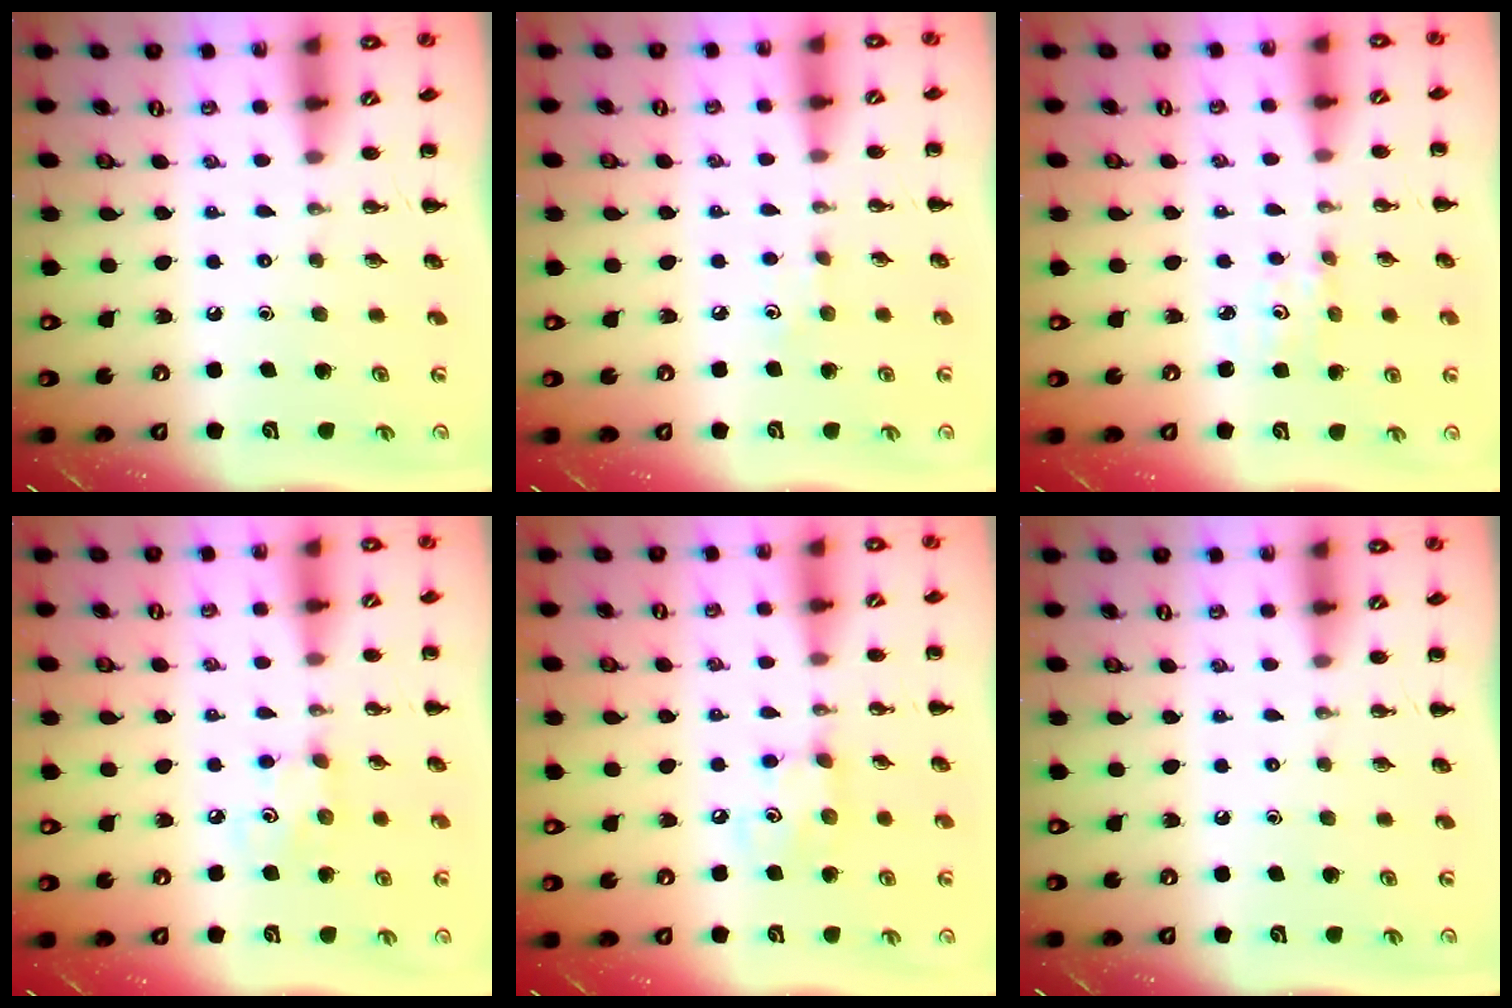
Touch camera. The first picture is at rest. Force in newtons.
{"total": 4.8, "press": 4.5, "slide": 1.6}
{"total": 1.2, "press": 1.1, "slide": 0.4}
{"total": 3.1, "press": 3.0, "slide": 0.6}
{"total": 4.6, "press": 4.6, "slide": 0.6}
{"total": 0.0}